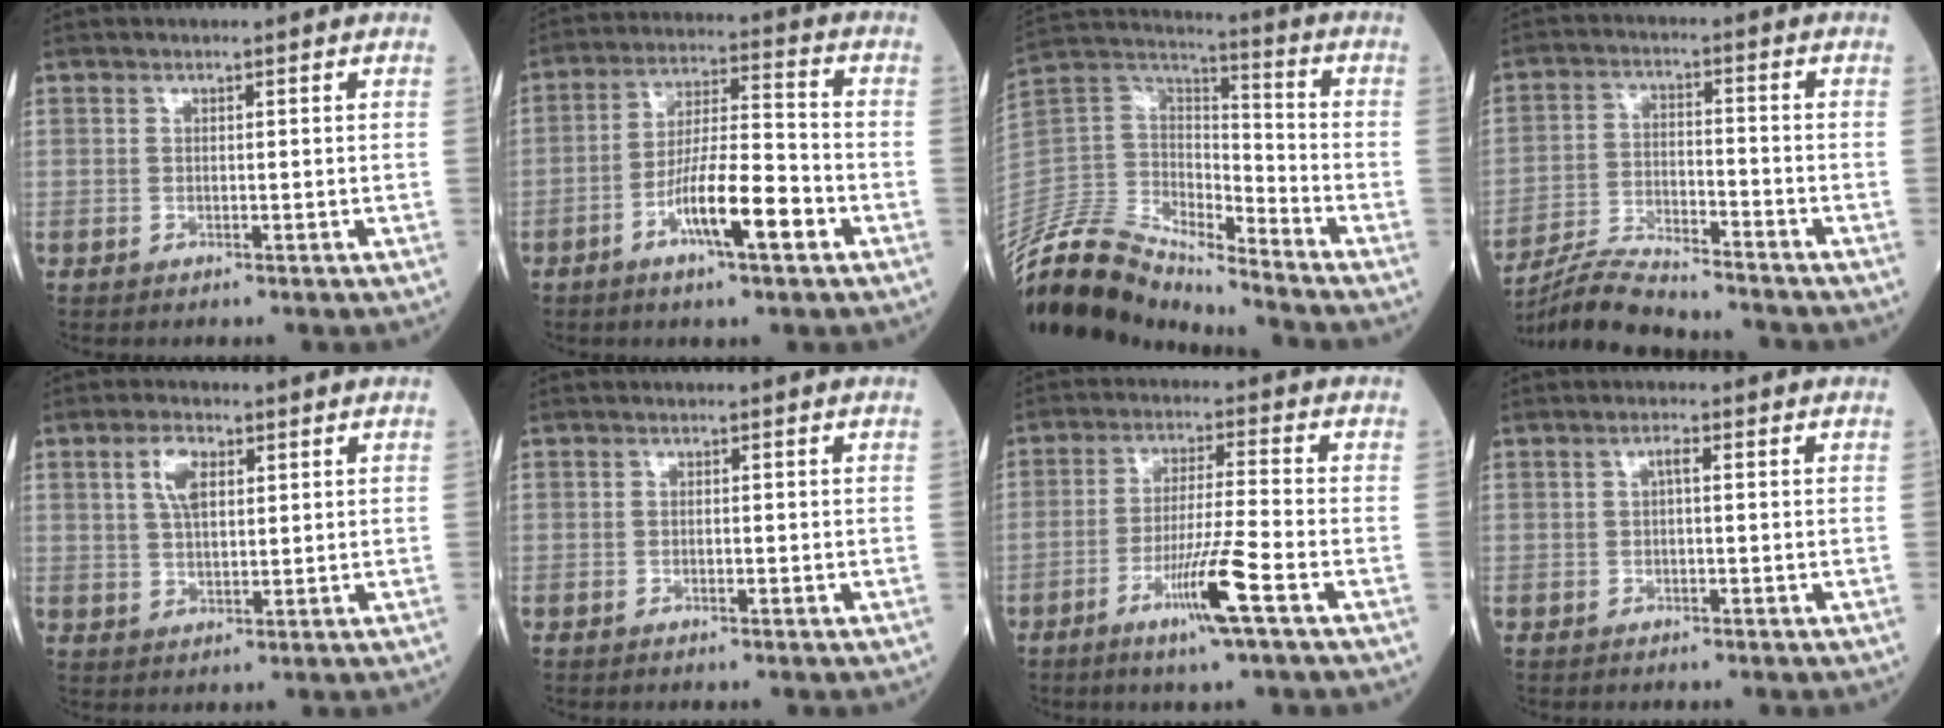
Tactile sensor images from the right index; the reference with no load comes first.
{"total": 10.7, "force": [-4.7, 1.5, 9.5], "torque": [-0.173, 0.000, -0.083]}
{"total": 17.4, "force": [-16.5, 3.3, 4.3], "torque": [-0.091, 0.051, -0.309]}
{"total": 11.0, "force": [-10.5, 0.3, 3.3], "torque": [-0.061, -0.007, -0.185]}
{"total": 4.9, "force": [1.9, 2.2, 4.0], "torque": [-0.080, 0.008, 0.038]}
{"total": 0.6, "force": [-0.3, 0.1, 0.6], "torque": [-0.011, 0.000, -0.002]}
{"total": 8.8, "force": [-4.3, -0.9, 7.6], "torque": [-0.145, -0.013, -0.081]}
{"total": 1.3, "force": [0.1, 0.2, 1.3], "torque": [-0.023, 0.003, 0.002]}